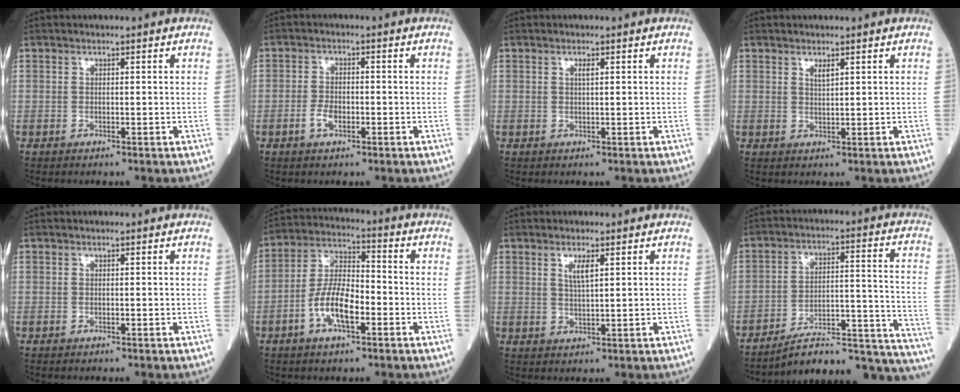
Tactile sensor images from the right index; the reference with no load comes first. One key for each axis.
{"total": 2.8, "fx": -1.2, "fy": 1.3, "fz": 2.2, "tx": -0.045, "ty": 0.004, "tz": -0.023}
{"total": 0.8, "fx": 0.3, "fy": 0.1, "fz": 0.7, "tx": -0.017, "ty": 0.000, "tz": 0.005}
{"total": 1.3, "fx": 0.8, "fy": 0.2, "fz": 0.9, "tx": -0.020, "ty": -0.003, "tz": 0.017}
{"total": 0.0}
{"total": 9.3, "fx": -3.4, "fy": 3.3, "fz": 8.0, "tx": -0.164, "ty": 0.011, "tz": -0.068}
{"total": 2.8, "fx": 1.3, "fy": 0.4, "fz": 2.4, "tx": -0.050, "ty": -0.001, "tz": 0.024}
{"total": 21.2, "fx": -19.7, "fy": 2.2, "fz": 7.5, "tx": -0.036, "ty": 0.043, "tz": -0.273}